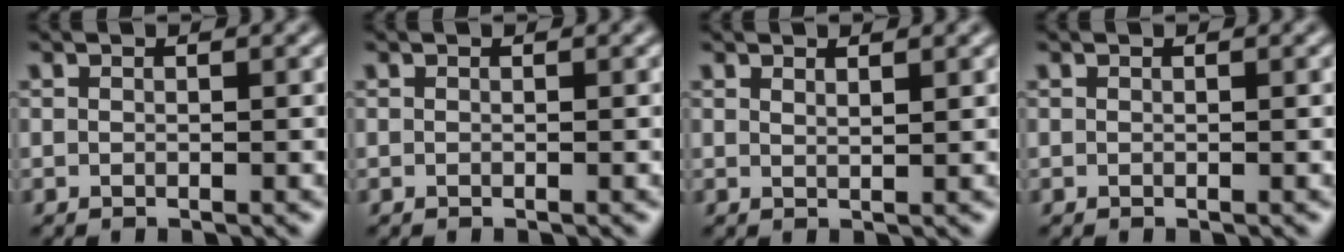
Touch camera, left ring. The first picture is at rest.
{"total": 0.0}
{"total": 0.9, "force": [0.8, 0.2, 0.4], "torque": [-0.003, 0.000, 0.014]}
{"total": 0.0}